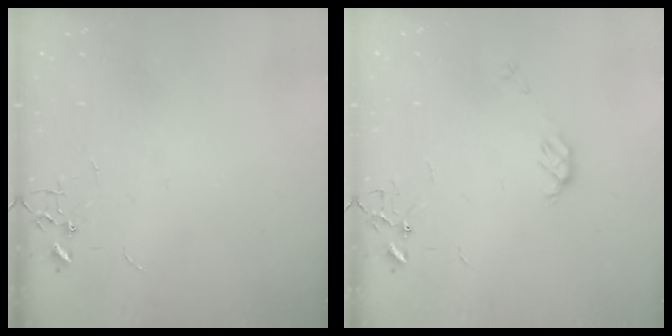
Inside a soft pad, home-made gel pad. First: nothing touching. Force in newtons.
{"total": 5.1, "press": 5.0, "slide": 0.8}